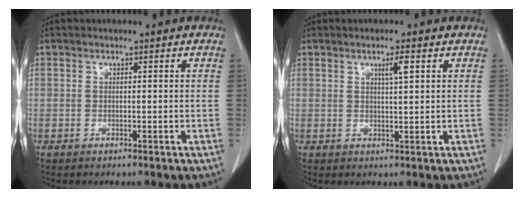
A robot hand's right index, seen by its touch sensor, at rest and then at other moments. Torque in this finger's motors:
{"motor_torque": [0.02, 0.06, 0.03, 0.01]}